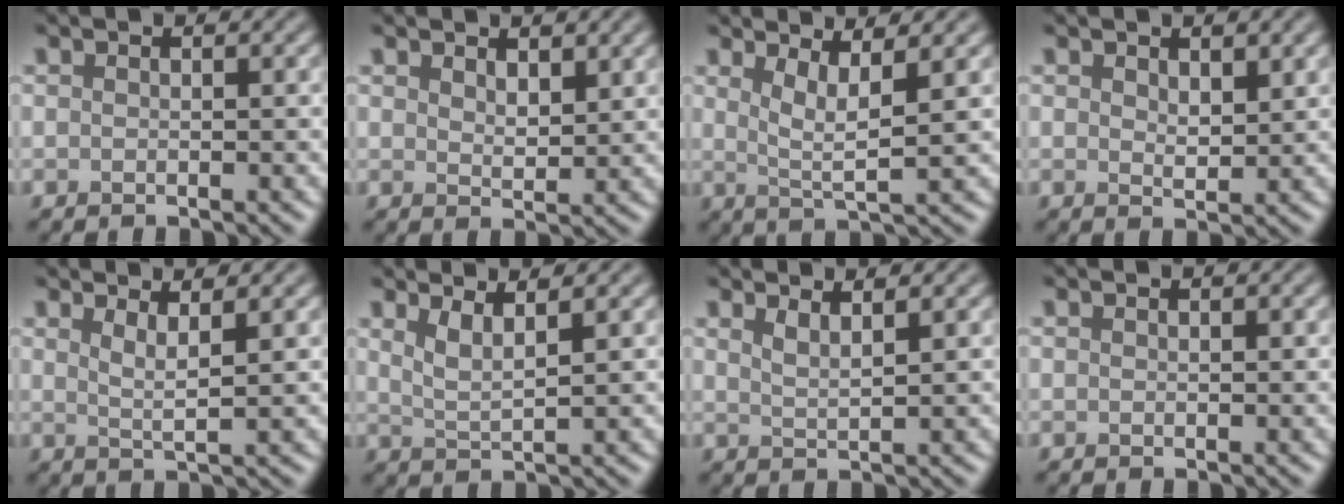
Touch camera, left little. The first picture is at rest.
{"total": 2.2, "force": [1.6, 0.9, 1.3], "torque": [-0.024, -0.006, 0.032]}
{"total": 3.6, "force": [1.6, 0.7, 3.1], "torque": [-0.056, -0.008, 0.031]}
{"total": 2.2, "force": [1.1, 1.0, 1.5], "torque": [-0.027, -0.006, 0.024]}
{"total": 2.4, "force": [1.4, 0.5, 1.9], "torque": [-0.027, -0.003, 0.021]}
{"total": 2.5, "force": [1.6, 0.6, 1.9], "torque": [-0.031, -0.005, 0.032]}
{"total": 2.0, "force": [1.5, 0.6, 1.3], "torque": [-0.013, 0.001, 0.023]}
{"total": 0.0}